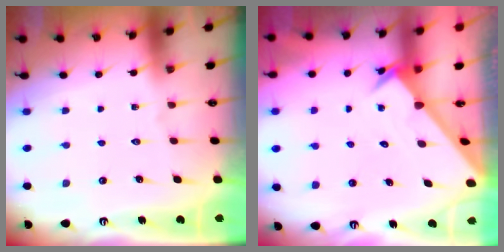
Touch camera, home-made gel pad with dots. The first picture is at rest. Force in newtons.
{"total": 2.2, "press": 2.2, "slide": 0.1}